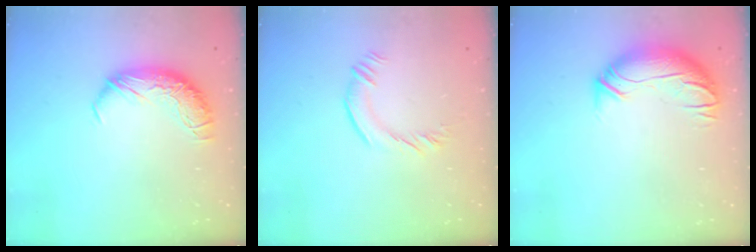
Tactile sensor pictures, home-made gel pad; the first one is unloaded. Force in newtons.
{"total": 2.5, "press": 2.3, "slide": 0.9}
{"total": 3.2, "press": 1.3, "slide": 2.9}